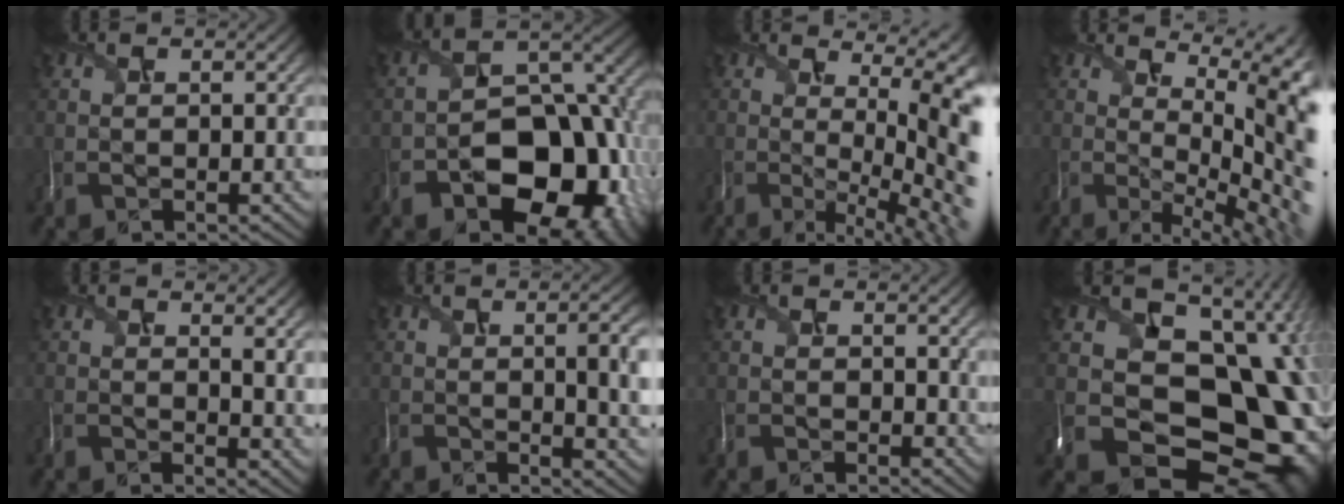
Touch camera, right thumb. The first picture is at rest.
{"total": 12.1, "force": [-5.5, 7.8, 7.4], "torque": [-0.128, -0.037, -0.083]}
{"total": 12.9, "force": [-0.2, 4.1, 12.2], "torque": [-0.150, 0.000, 0.017]}
{"total": 14.5, "force": [0.5, 5.4, 13.5], "torque": [-0.165, 0.013, 0.044]}
{"total": 5.2, "force": [1.1, 2.2, 4.6], "torque": [-0.045, 0.012, 0.014]}
{"total": 7.9, "force": [0.0, 3.1, 7.2], "torque": [-0.080, 0.010, 0.006]}
{"total": 1.3, "force": [0.5, 0.5, 1.1], "torque": [-0.019, 0.000, 0.014]}
{"total": 16.3, "force": [-2.0, 13.3, 9.2], "torque": [-0.099, -0.031, 0.004]}